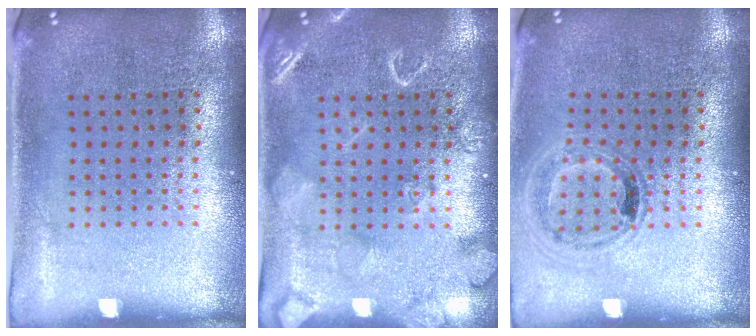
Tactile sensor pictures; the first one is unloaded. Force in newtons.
{"total": 2.9, "press": 2.9, "slide": 0.4}
{"total": 1.0, "press": 1.0, "slide": 0.1}